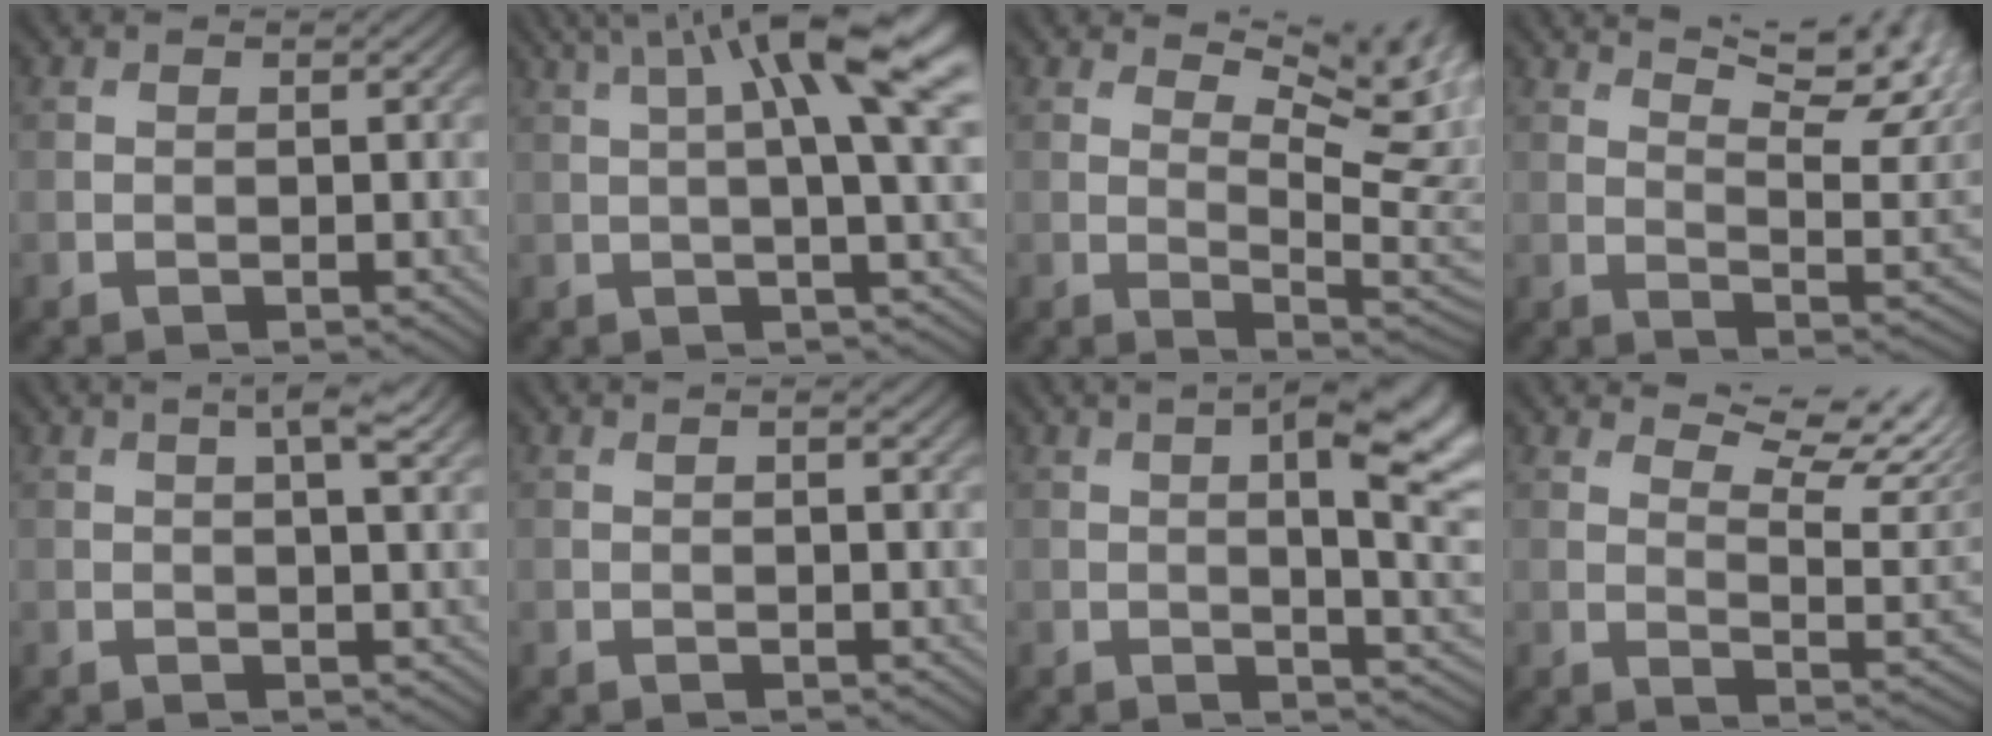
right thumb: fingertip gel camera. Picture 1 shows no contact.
{"total": 11.6, "force": [4.0, 2.3, 10.6], "torque": [-0.161, 0.017, 0.068]}
{"total": 10.4, "force": [6.1, 3.1, 7.8], "torque": [-0.138, 0.002, 0.083]}
{"total": 16.8, "force": [9.2, 6.0, 12.7], "torque": [-0.187, 0.036, 0.139]}
{"total": 3.3, "force": [1.6, 0.5, 2.9], "torque": [-0.052, -0.002, 0.027]}
{"total": 1.3, "force": [0.7, 0.2, 1.0], "torque": [-0.019, 0.001, 0.006]}
{"total": 11.0, "force": [2.4, 3.5, 10.1], "torque": [-0.144, 0.013, 0.034]}
{"total": 11.7, "force": [8.7, 3.2, 7.1], "torque": [-0.116, 0.010, 0.115]}